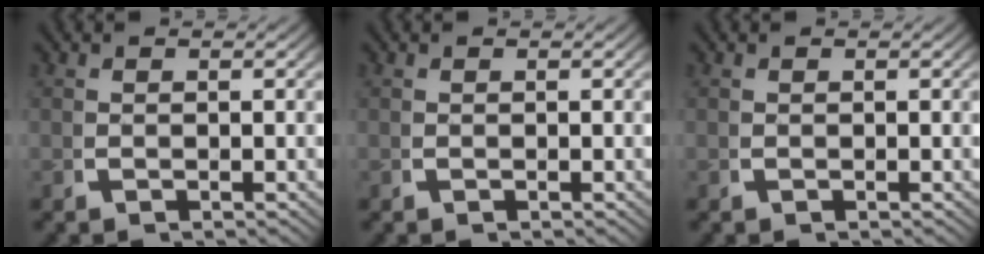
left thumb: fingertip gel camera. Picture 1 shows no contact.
{"total": 0.0}
{"total": 0.0}